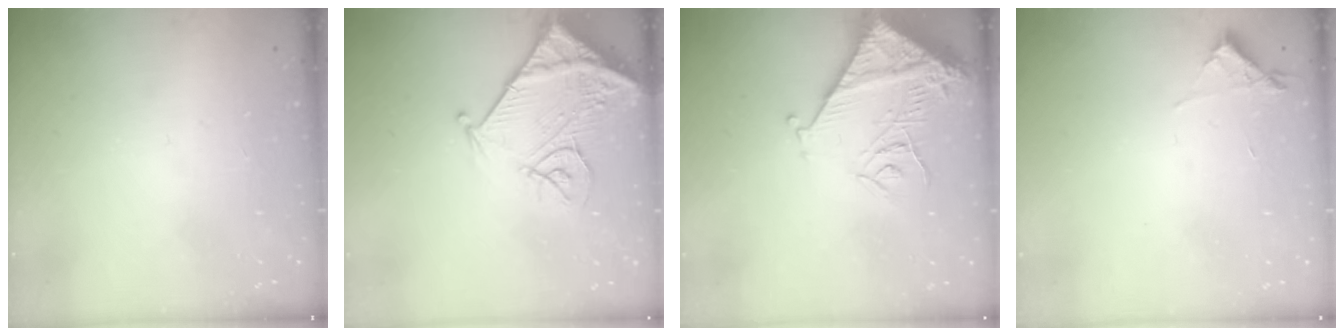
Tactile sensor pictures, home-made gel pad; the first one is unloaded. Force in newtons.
{"total": 16.0, "press": 15.9, "slide": 1.8}
{"total": 14.6, "press": 14.5, "slide": 1.4}
{"total": 4.4, "press": 4.4, "slide": 0.4}